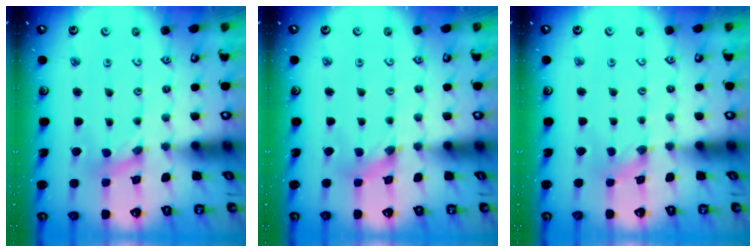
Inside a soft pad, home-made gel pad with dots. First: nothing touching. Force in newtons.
{"total": 0.8, "press": 0.8, "slide": 0.2}
{"total": 0.8, "press": 0.8, "slide": 0.2}